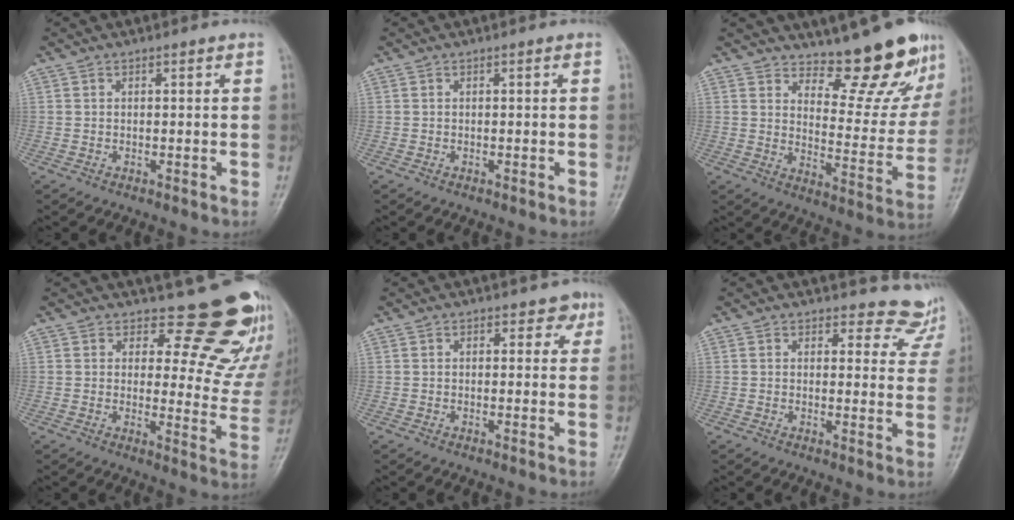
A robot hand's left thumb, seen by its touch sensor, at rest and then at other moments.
{"total": 0.0}
{"total": 15.0, "force": [12.5, 4.5, 6.9], "torque": [-0.051, -0.114, 0.171]}
{"total": 16.9, "force": [14.5, 6.9, 5.2], "torque": [0.002, -0.126, 0.152]}
{"total": 2.5, "force": [1.4, 1.8, 0.9], "torque": [0.014, -0.004, 0.012]}
{"total": 7.4, "force": [6.9, 2.6, -0.6], "torque": [0.053, -0.055, 0.056]}